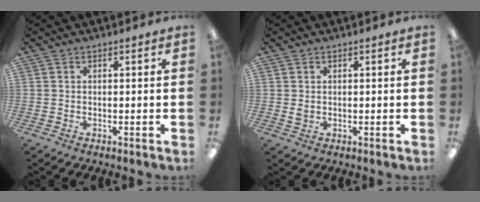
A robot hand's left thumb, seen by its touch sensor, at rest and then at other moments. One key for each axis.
{"total": 1.1, "fx": 0.3, "fy": 0.9, "fz": 0.6, "tx": -0.014, "ty": 0.003, "tz": 0.005}